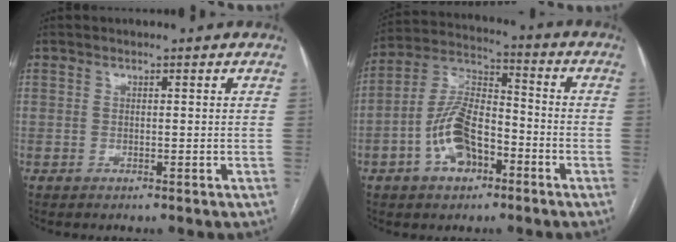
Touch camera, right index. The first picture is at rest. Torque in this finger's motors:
{"motor_torque": [0.38, -0.17, 0.25, 0.12]}